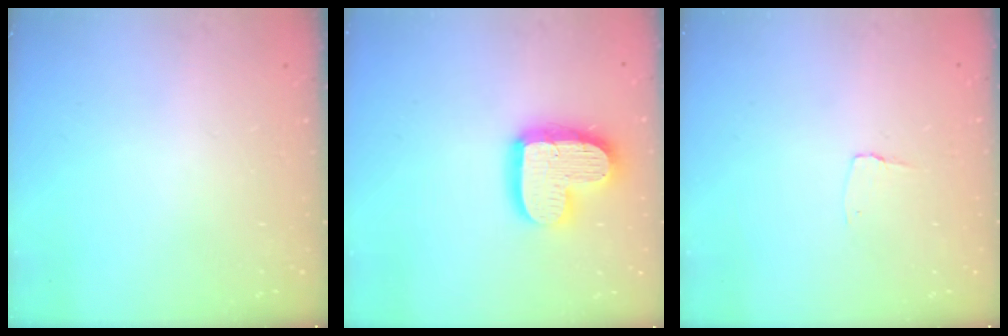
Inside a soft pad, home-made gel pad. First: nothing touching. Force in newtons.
{"total": 17.1, "press": 17.0, "slide": 1.5}
{"total": 2.9, "press": 2.9, "slide": 0.3}